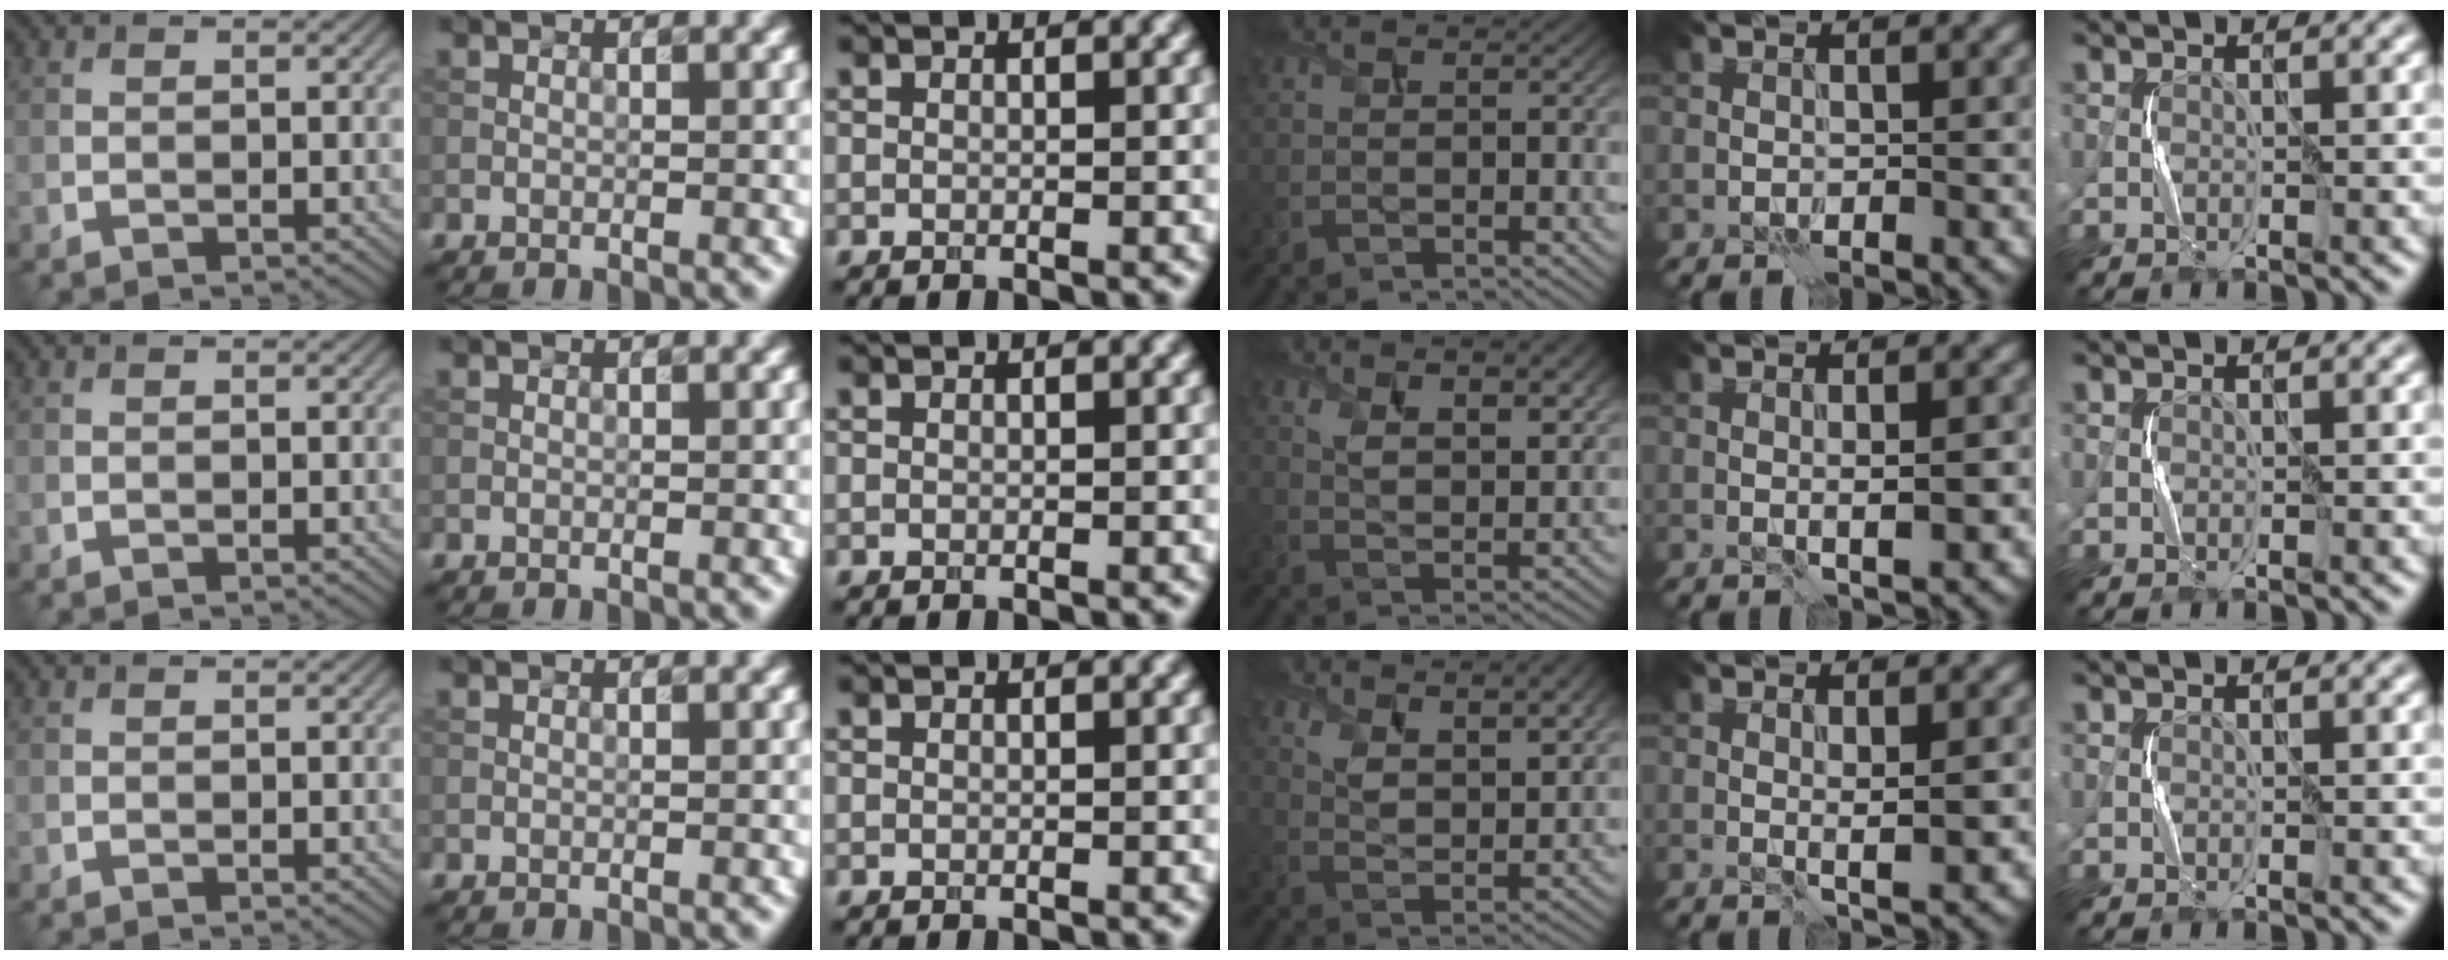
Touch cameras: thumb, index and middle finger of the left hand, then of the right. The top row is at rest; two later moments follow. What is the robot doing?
{"motion": "squeeze", "object": "air blower"}